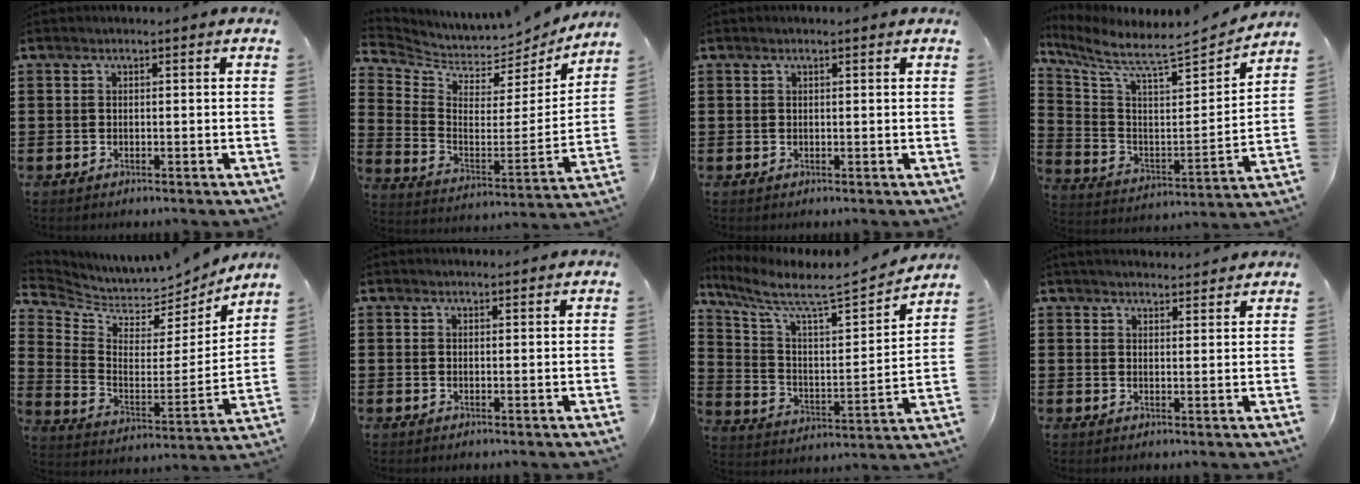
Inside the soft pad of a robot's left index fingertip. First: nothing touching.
{"total": 4.2, "force": [4.0, 1.1, 0.8], "torque": [-0.044, -0.053, 0.065]}
{"total": 0.8, "force": [0.5, 0.0, 0.7], "torque": [-0.012, 0.001, 0.009]}
{"total": 6.3, "force": [5.9, 0.4, 2.1], "torque": [-0.077, -0.057, 0.093]}
{"total": 4.5, "force": [4.0, 1.7, 1.0], "torque": [-0.049, -0.048, 0.065]}
{"total": 1.0, "force": [1.0, 0.1, 0.2], "torque": [-0.006, -0.001, 0.019]}
{"total": 6.3, "force": [5.6, 0.5, 3.0], "torque": [-0.089, -0.052, 0.085]}
{"total": 2.8, "force": [2.8, 0.1, 0.3], "torque": [-0.014, -0.007, 0.053]}